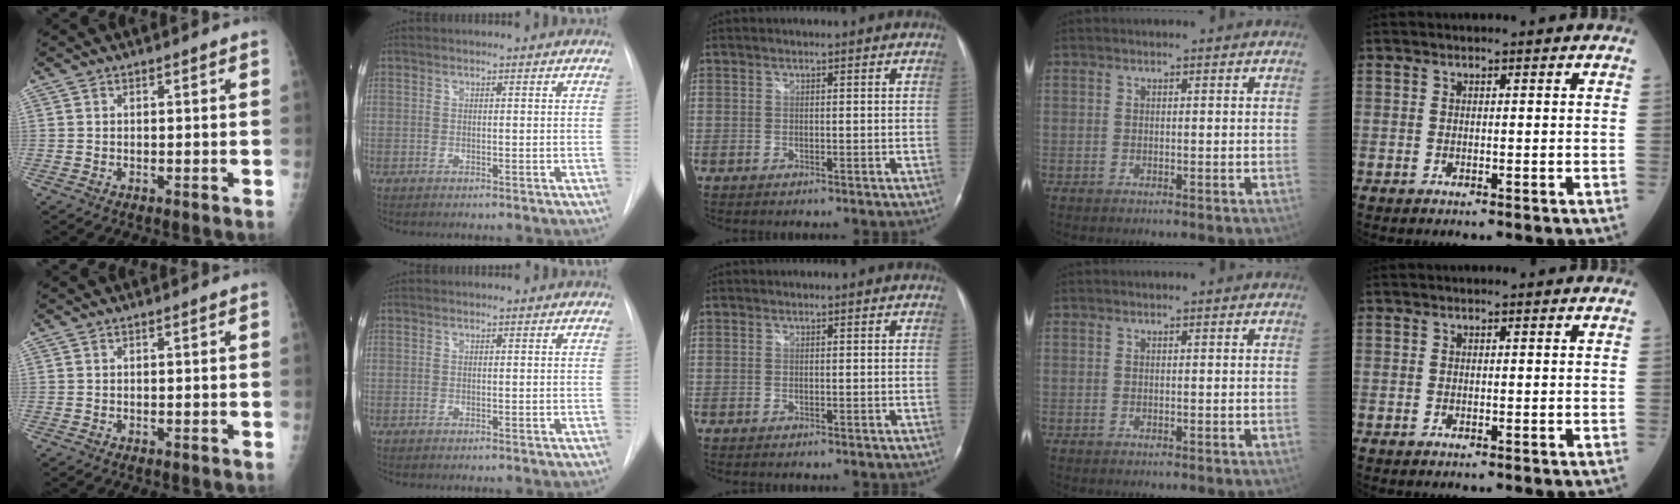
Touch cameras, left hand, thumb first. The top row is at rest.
{}